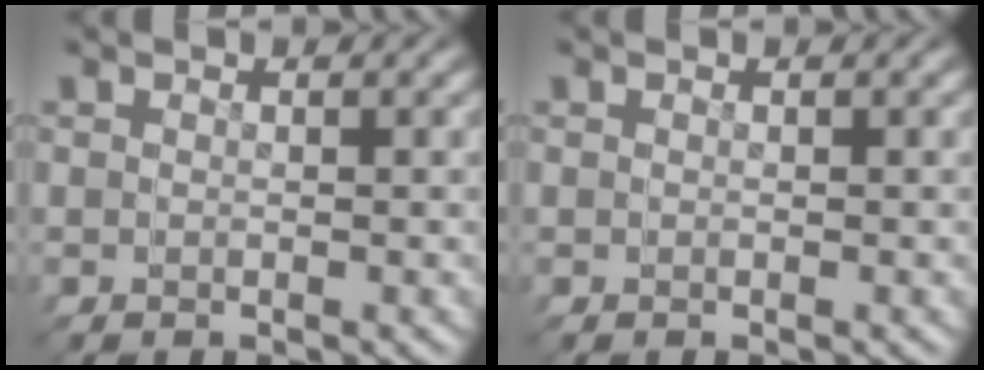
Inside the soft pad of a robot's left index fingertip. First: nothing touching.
{"total": 0.0}